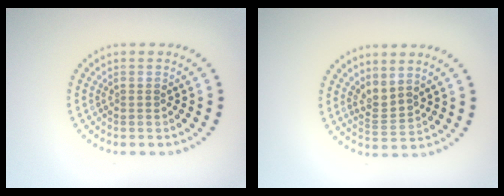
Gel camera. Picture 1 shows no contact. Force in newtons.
{"total": 2.2, "press": 1.5, "slide": 1.6}